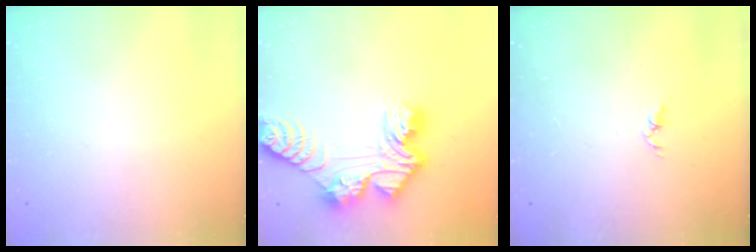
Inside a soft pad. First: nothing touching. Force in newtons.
{"total": 13.7, "press": 13.7, "slide": 1.1}
{"total": 1.8, "press": 1.7, "slide": 0.3}